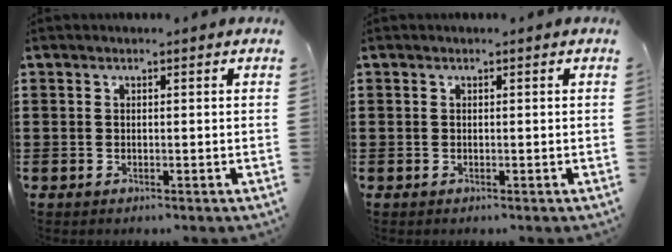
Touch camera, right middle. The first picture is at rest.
{"total": 0.0}